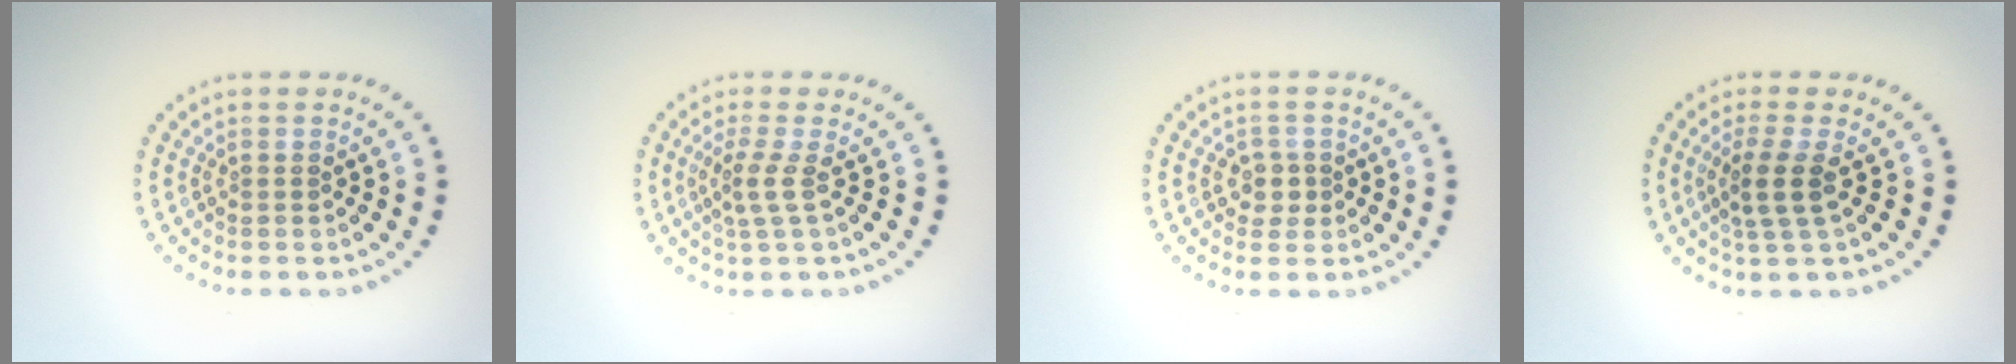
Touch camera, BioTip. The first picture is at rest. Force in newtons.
{"total": 2.0, "press": 1.4, "slide": 1.5}
{"total": 1.6, "press": 1.4, "slide": 0.9}
{"total": 2.6, "press": 2.1, "slide": 1.6}